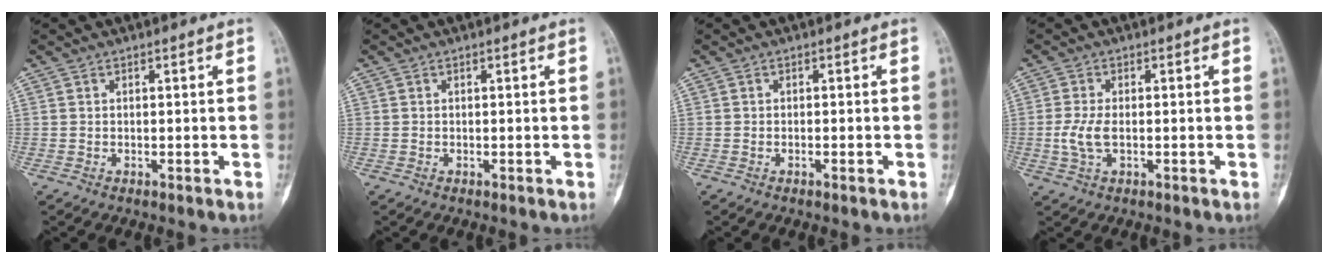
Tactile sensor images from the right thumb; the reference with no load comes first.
{"total": 0.0}
{"total": 0.9, "force": [-0.5, 0.3, 0.8], "torque": [-0.018, 0.007, -0.005]}
{"total": 4.3, "force": [-0.5, 2.1, 3.7], "torque": [-0.090, 0.000, -0.011]}